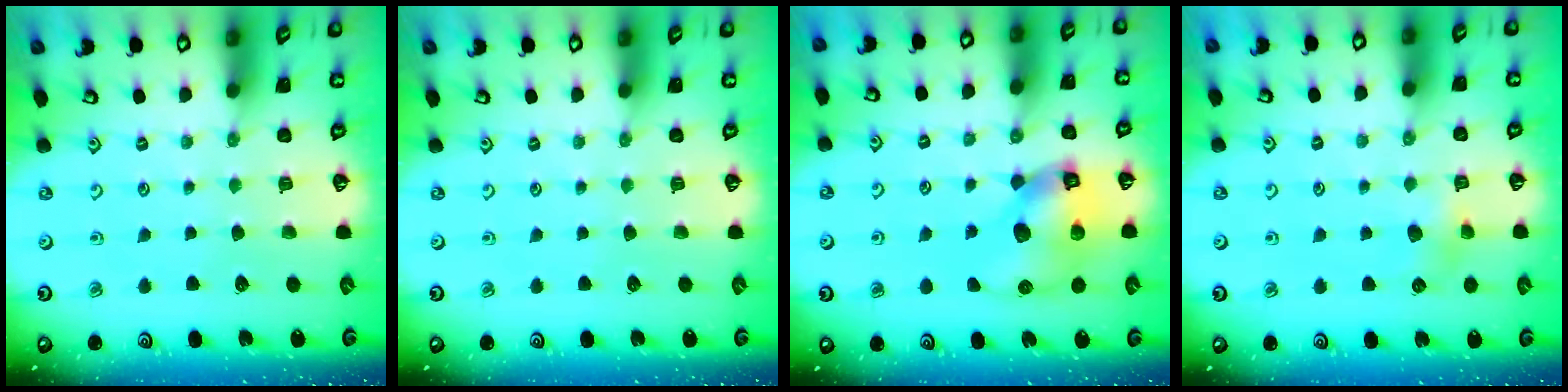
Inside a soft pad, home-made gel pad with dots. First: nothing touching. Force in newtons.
{"total": 0.0}
{"total": 13.6, "press": 13.4, "slide": 1.9}
{"total": 4.5, "press": 4.5, "slide": 0.6}